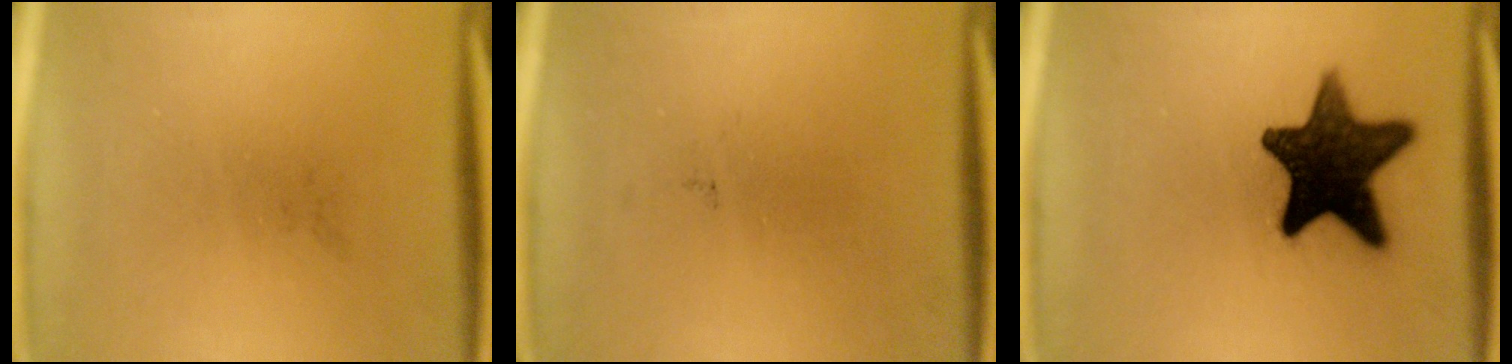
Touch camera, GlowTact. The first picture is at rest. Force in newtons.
{"total": 0.0}
{"total": 15.6}